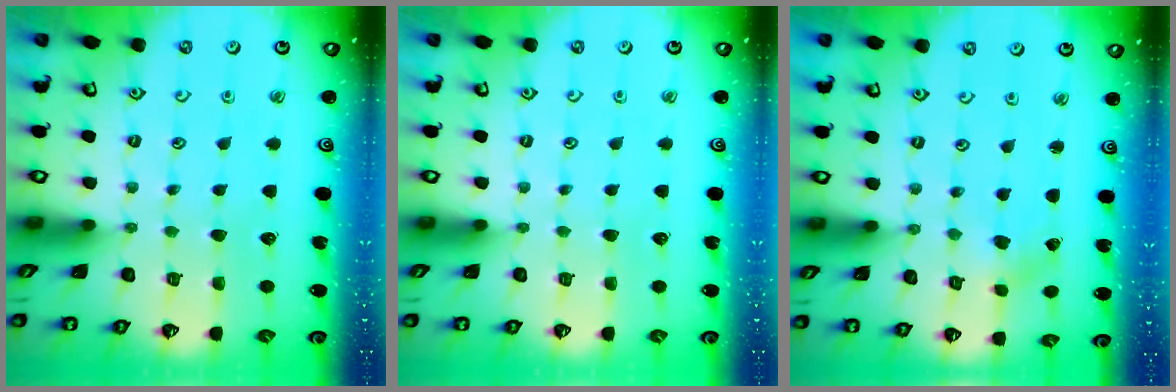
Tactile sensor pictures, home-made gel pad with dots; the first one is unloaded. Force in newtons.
{"total": 0.0}
{"total": 0.6, "press": 0.6, "slide": 0.1}